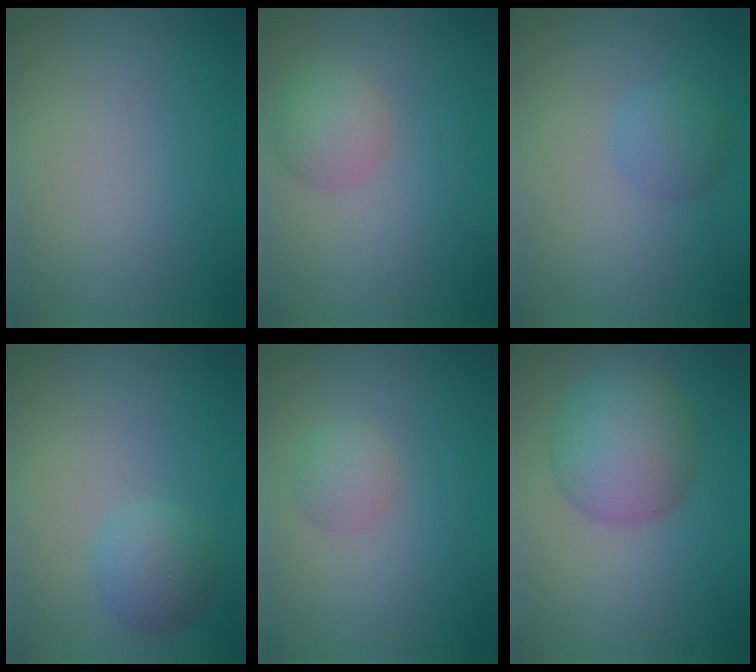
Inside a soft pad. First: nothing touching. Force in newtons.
{"total": 2.6, "press": 2.6, "slide": 0.1}
{"total": 2.1, "press": 2.1, "slide": 0.1}
{"total": 2.7, "press": 2.7, "slide": 0.2}
{"total": 1.8, "press": 1.8, "slide": 0.0}
{"total": 6.2, "press": 6.2, "slide": 0.1}